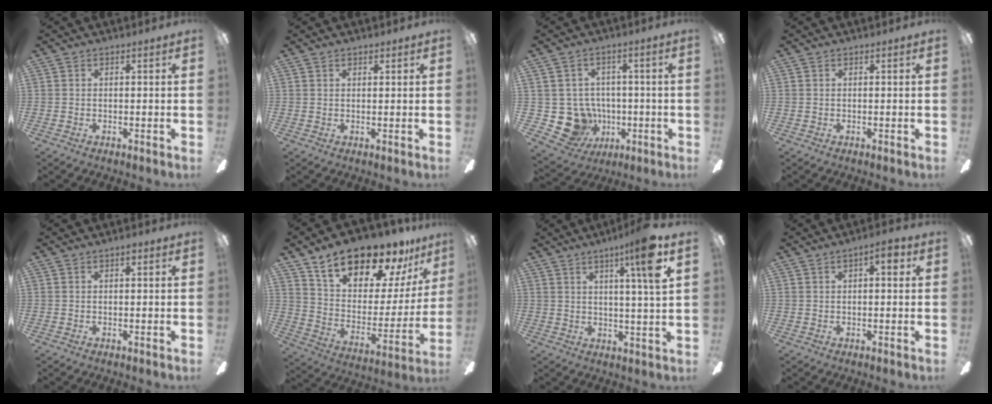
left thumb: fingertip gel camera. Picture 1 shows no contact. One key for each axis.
{"total": 1.0, "fx": 0.8, "fy": 0.5, "fz": 0.3, "tx": 0.002, "ty": -0.003, "tz": 0.014}
{"total": 10.4, "fx": -1.8, "fy": 9.7, "fz": 3.3, "tx": -0.097, "ty": 0.006, "tz": -0.023}
{"total": 0.0}
{"total": 1.1, "fx": 0.7, "fy": 0.3, "fz": 0.7, "tx": -0.008, "ty": 0.000, "tz": 0.009}
{"total": 19.2, "fx": 15.9, "fy": 7.4, "fz": 7.9, "tx": -0.139, "ty": -0.116, "tz": 0.281}
{"total": 10.6, "fx": 5.4, "fy": 0.3, "fz": 9.1, "tx": -0.142, "ty": -0.013, "tz": 0.076}
{"total": 3.7, "fx": 1.5, "fy": 1.4, "fz": 3.1, "tx": -0.037, "ty": -0.001, "tz": 0.018}